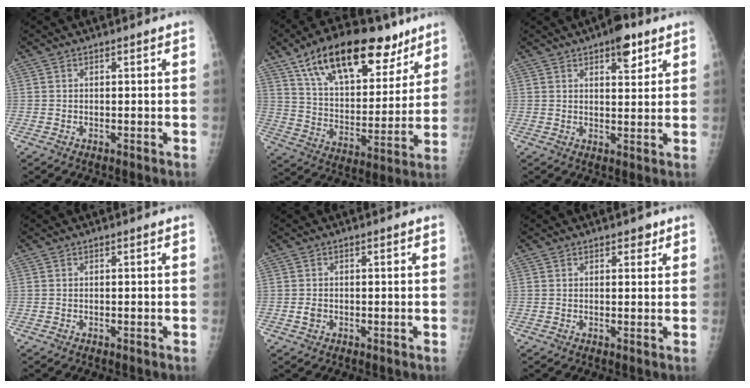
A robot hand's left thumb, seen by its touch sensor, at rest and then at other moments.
{"total": 24.3, "force": [14.9, 11.6, 15.3], "torque": [-0.208, -0.036, 0.247]}
{"total": 6.1, "force": [3.7, 2.6, 4.1], "torque": [-0.037, -0.016, 0.046]}
{"total": 0.0}
{"total": 1.4, "force": [-0.4, 1.1, 0.8], "torque": [-0.012, 0.001, -0.005]}
{"total": 2.0, "force": [1.4, 1.2, 1.0], "torque": [0.005, -0.006, 0.014]}